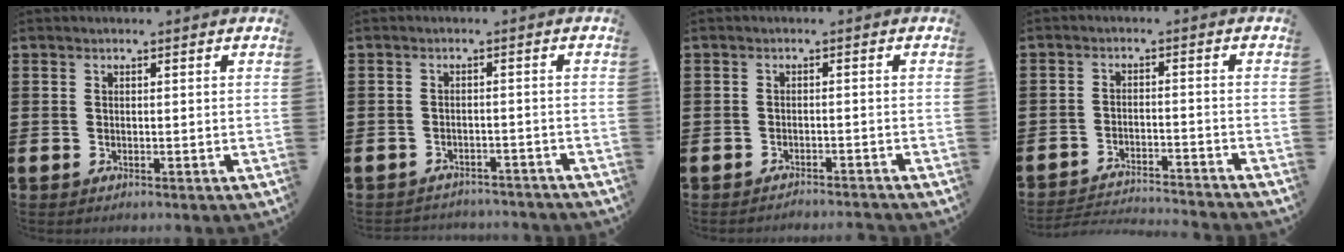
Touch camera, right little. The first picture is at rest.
{"total": 1.9, "force": [-1.9, 0.0, -0.2], "torque": [-0.002, 0.002, -0.042]}
{"total": 1.4, "force": [-1.3, -0.2, -0.1], "torque": [0.000, 0.004, -0.028]}
{"total": 3.0, "force": [-3.0, -0.1, 0.2], "torque": [-0.005, 0.002, -0.064]}